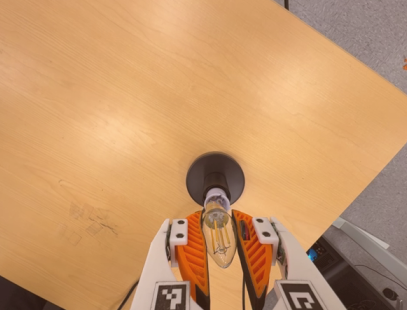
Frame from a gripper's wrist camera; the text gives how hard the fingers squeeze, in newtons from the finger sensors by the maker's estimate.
{"total": 19.9, "left": 22.1, "right": 17.8}